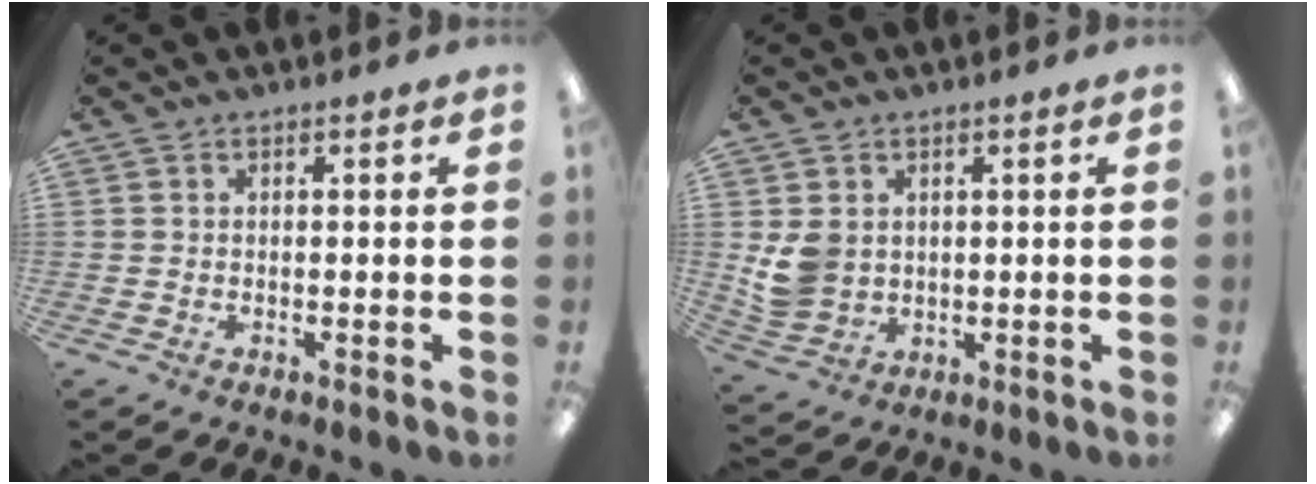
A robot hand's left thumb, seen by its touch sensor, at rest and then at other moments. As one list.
[{"total": 6.3, "force": [1.6, 5.3, 3.0], "torque": [-0.061, 0.003, 0.036]}]